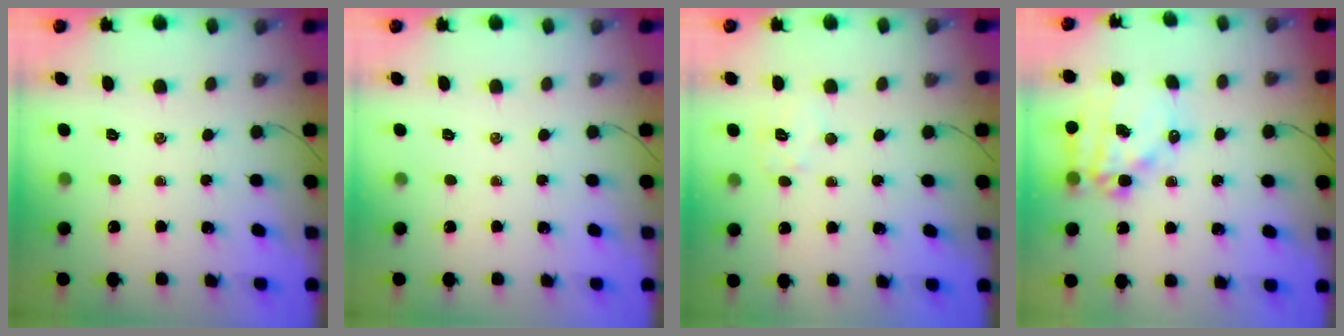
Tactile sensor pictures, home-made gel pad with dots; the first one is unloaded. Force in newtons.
{"total": 0.0}
{"total": 5.4, "press": 5.4, "slide": 0.6}
{"total": 14.4, "press": 14.0, "slide": 3.2}